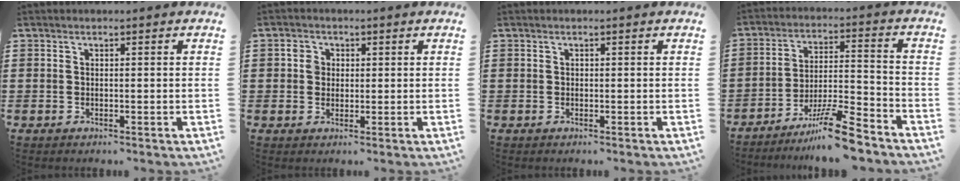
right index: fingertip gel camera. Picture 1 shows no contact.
{"total": 2.4, "force": [0.5, 2.1, 1.0], "torque": [-0.029, 0.010, 0.007]}
{"total": 0.0}
{"total": 10.4, "force": [-8.4, 0.7, 6.2], "torque": [-0.101, 0.021, -0.158]}